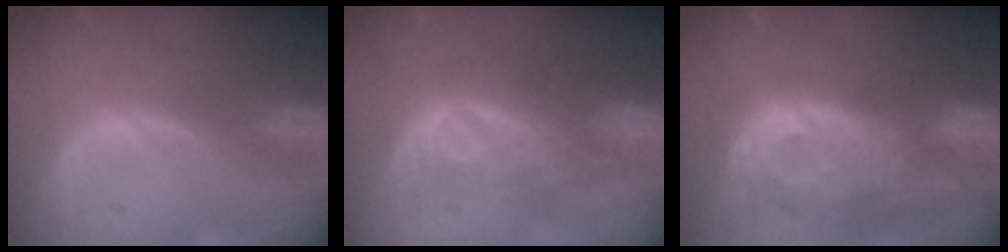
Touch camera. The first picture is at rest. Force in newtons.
{"total": 9.1, "press": 8.4, "slide": 3.6}
{"total": 12.5, "press": 11.0, "slide": 5.9}